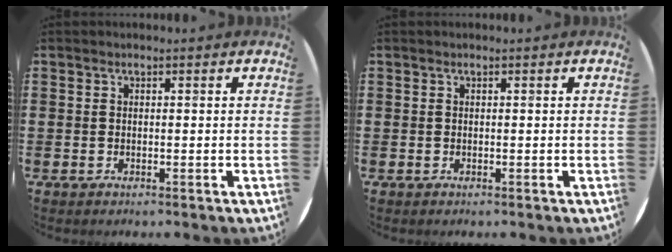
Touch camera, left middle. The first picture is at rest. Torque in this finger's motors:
{"motor_torque": [-0.11, -0.08, -0.01, 0.01]}